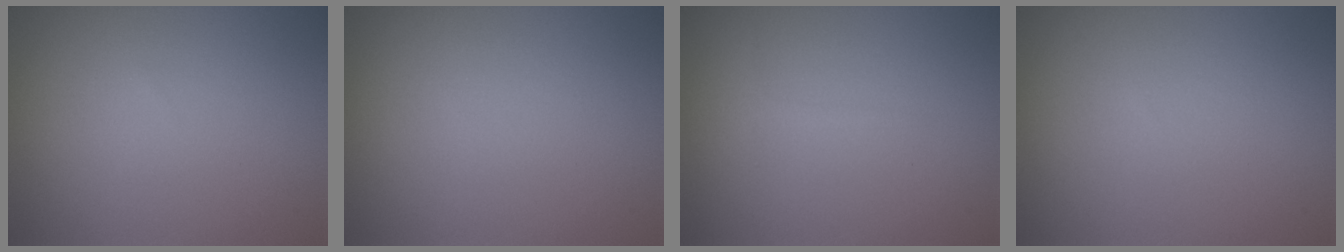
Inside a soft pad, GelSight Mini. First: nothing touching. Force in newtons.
{"total": 0.0}
{"total": 0.7, "press": 0.7, "slide": 0.0}
{"total": 0.0}